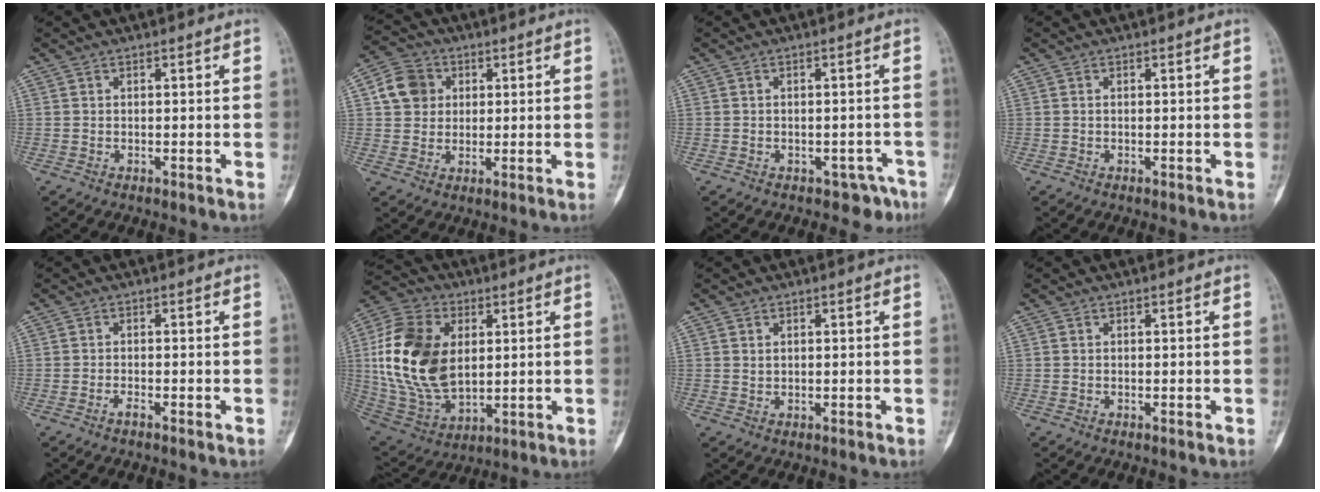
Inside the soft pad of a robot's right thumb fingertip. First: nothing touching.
{"total": 8.0, "force": [1.9, 7.0, 3.2], "torque": [-0.032, 0.002, 0.028]}
{"total": 3.9, "force": [-2.2, 3.0, 1.0], "torque": [0.009, 0.028, -0.021]}
{"total": 0.0}
{"total": 1.1, "force": [-0.9, 0.4, 0.5], "torque": [-0.010, 0.003, -0.018]}
{"total": 21.6, "force": [2.7, 14.3, 16.0], "torque": [-0.307, -0.012, 0.060]}
{"total": 1.2, "force": [0.3, 1.0, 0.6], "torque": [-0.002, -0.002, 0.008]}
{"total": 0.0}